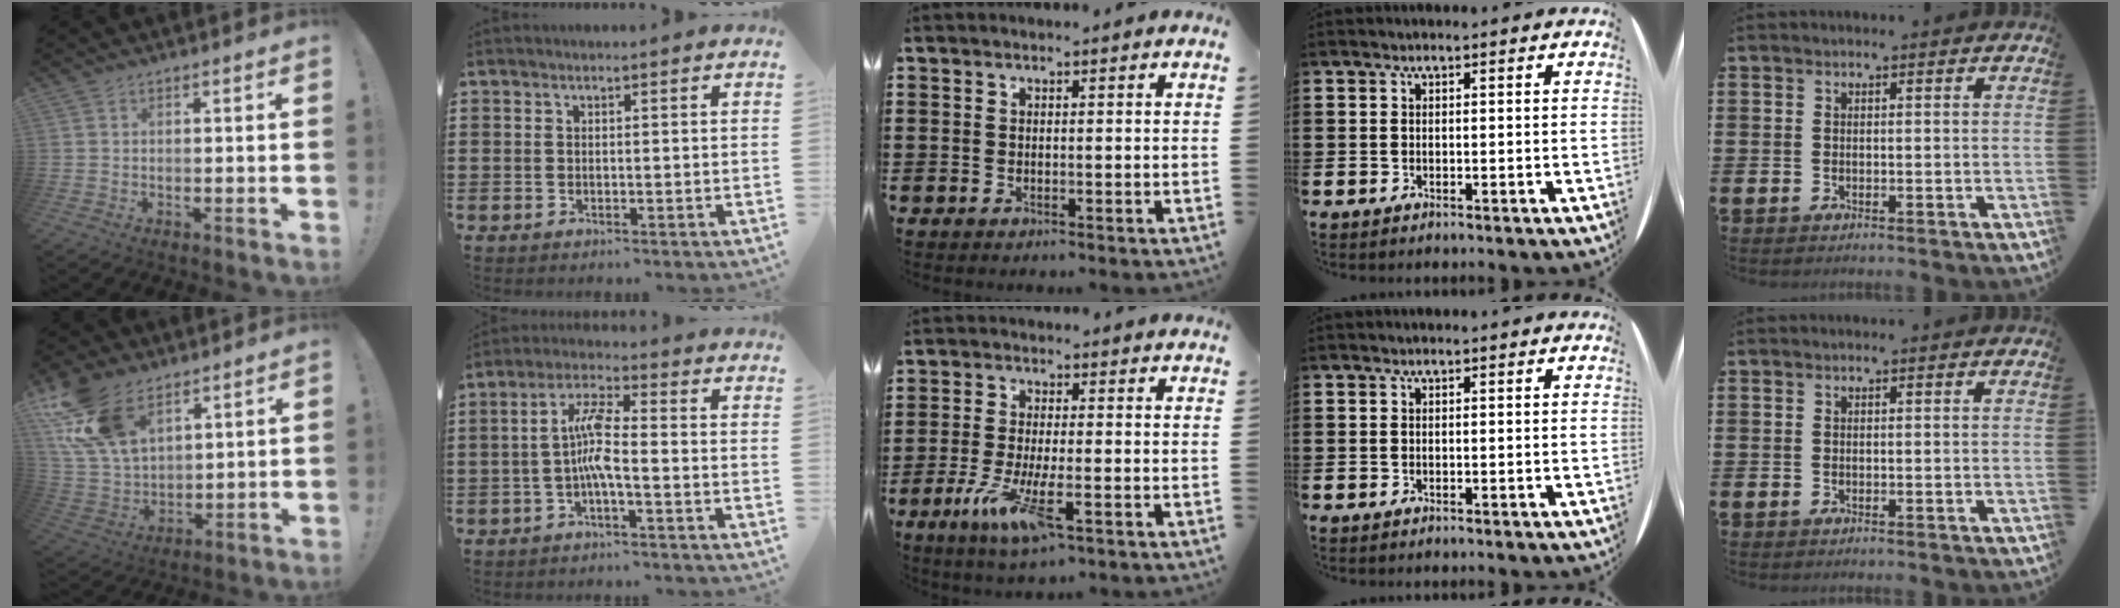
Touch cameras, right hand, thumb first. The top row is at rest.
{"thumb": {"total": 18.2, "force": [10.7, 10.4, 10.4], "torque": [-0.227, -0.049, 0.203]}, "index": {"total": 6.3, "force": [-1.4, 1.4, 6.0], "torque": [-0.131, 0.000, -0.033]}, "middle": {"total": 7.9, "force": [-3.4, 1.9, 6.9], "torque": [-0.148, -0.016, -0.062]}}